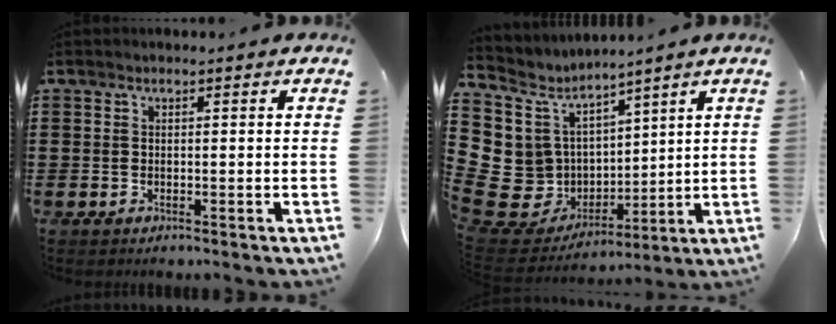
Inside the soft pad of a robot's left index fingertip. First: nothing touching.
{"total": 9.3, "force": [0.6, 9.1, 2.1], "torque": [-0.116, -0.028, 0.017]}